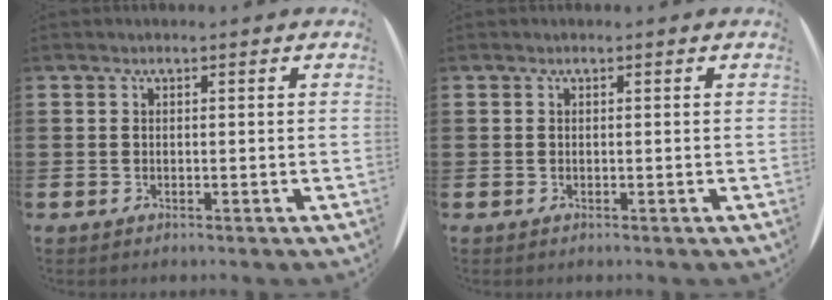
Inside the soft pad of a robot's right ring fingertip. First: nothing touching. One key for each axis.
{"total": 0.0}